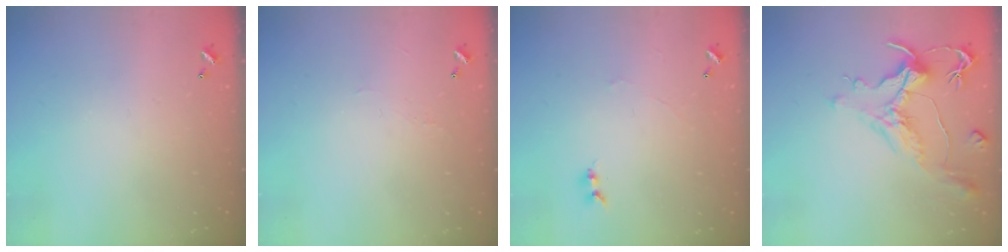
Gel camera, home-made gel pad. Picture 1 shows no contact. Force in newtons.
{"total": 0.9, "press": 0.7, "slide": 0.6}
{"total": 0.0}
{"total": 1.1, "press": 0.2, "slide": 1.1}